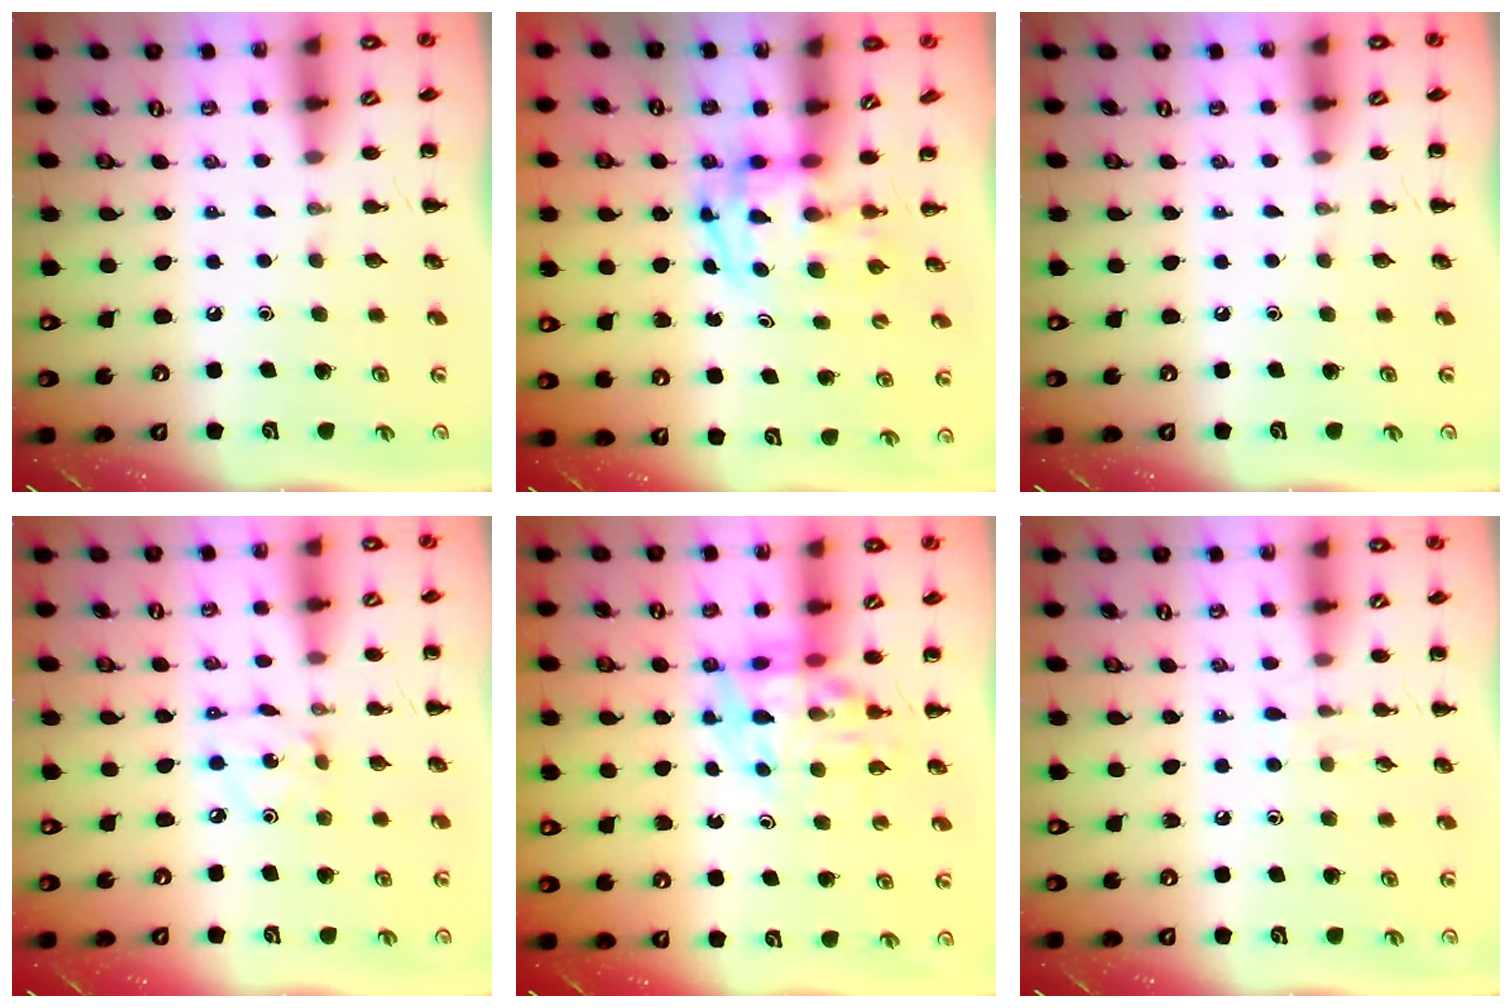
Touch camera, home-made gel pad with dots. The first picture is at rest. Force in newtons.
{"total": 3.9, "press": 3.8, "slide": 0.6}
{"total": 0.0}
{"total": 2.3, "press": 2.3, "slide": 0.1}
{"total": 10.3, "press": 10.0, "slide": 2.7}
{"total": 4.7, "press": 4.2, "slide": 2.0}